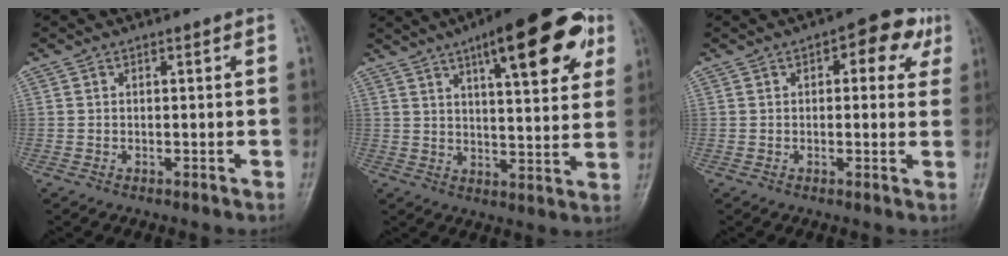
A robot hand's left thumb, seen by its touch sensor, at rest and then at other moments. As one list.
[{"total": 19.2, "force": [9.2, 5.8, 15.8], "torque": [-0.189, -0.015, 0.124]}, {"total": 7.8, "force": [3.0, 4.1, 5.9], "torque": [-0.035, 0.008, 0.026]}]